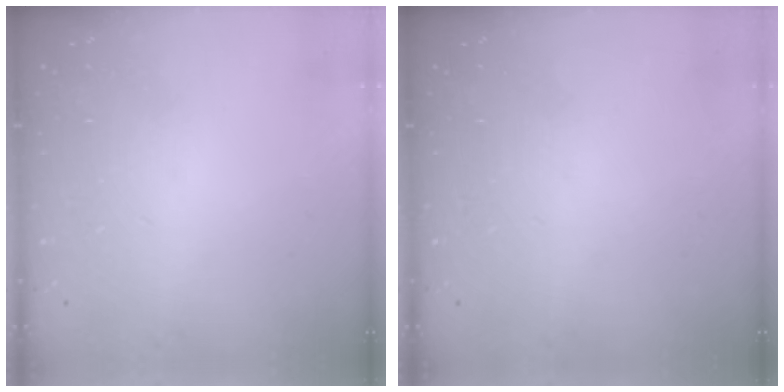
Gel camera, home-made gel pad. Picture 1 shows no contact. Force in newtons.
{"total": 0.0}